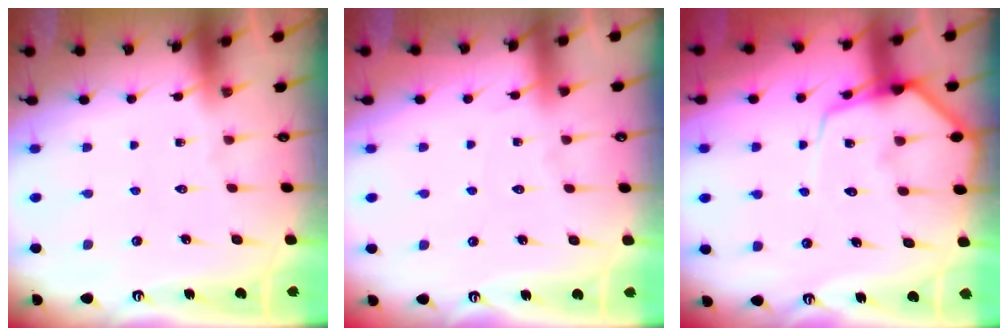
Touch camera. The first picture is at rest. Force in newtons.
{"total": 2.7, "press": 2.6, "slide": 0.4}
{"total": 9.0, "press": 8.9, "slide": 1.0}